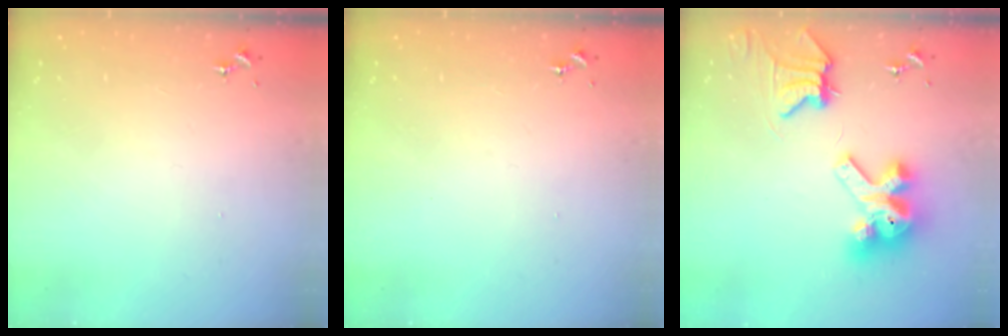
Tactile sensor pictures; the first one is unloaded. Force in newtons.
{"total": 0.0}
{"total": 12.7, "press": 12.6, "slide": 1.6}